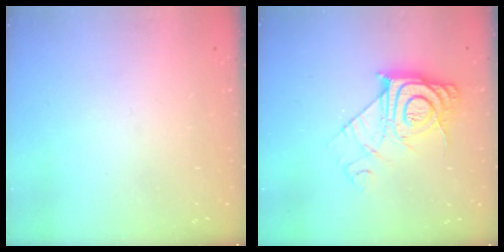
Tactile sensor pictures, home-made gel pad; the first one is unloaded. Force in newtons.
{"total": 12.3, "press": 12.3, "slide": 1.1}